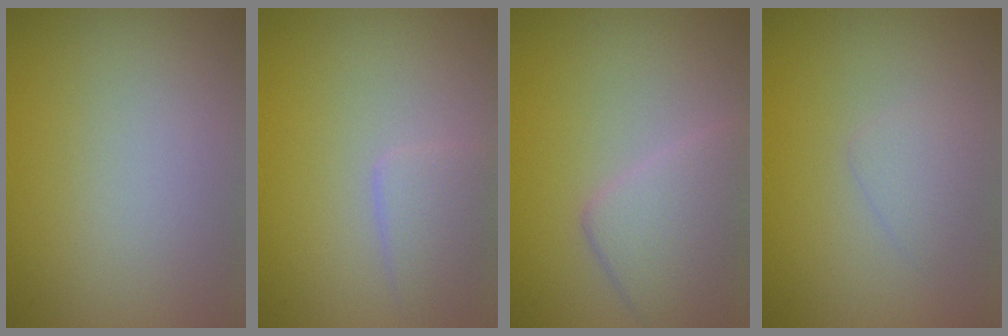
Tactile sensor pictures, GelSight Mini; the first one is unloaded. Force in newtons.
{"total": 2.4, "press": 2.4, "slide": 0.1}
{"total": 4.2, "press": 4.2, "slide": 0.4}
{"total": 1.3, "press": 1.3, "slide": 0.1}